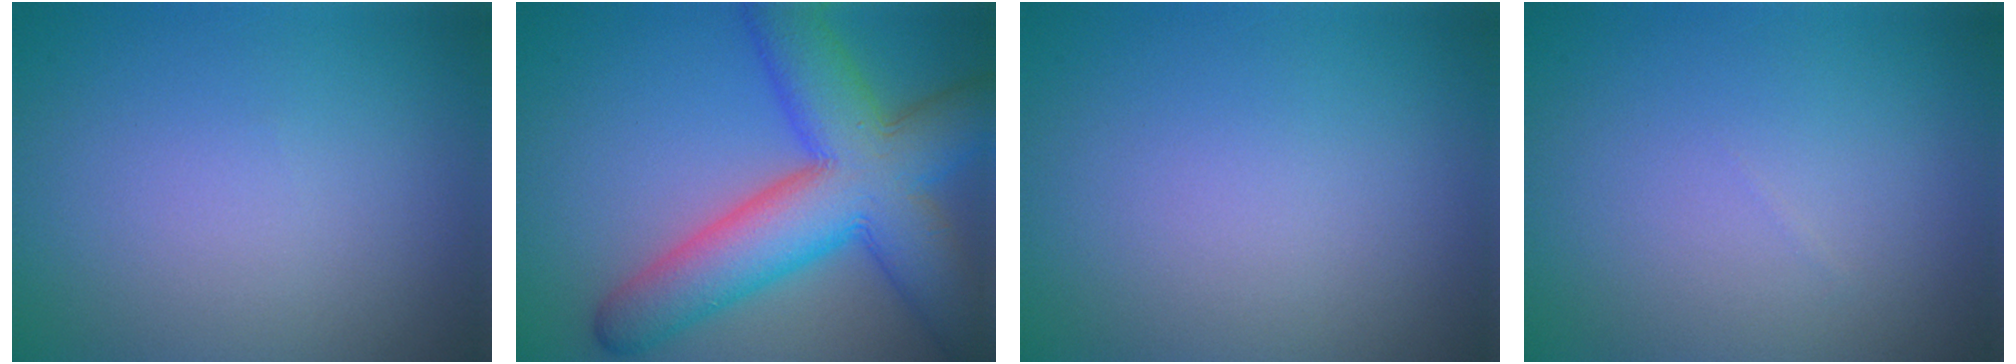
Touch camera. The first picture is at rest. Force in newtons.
{"total": 11.8, "press": 11.8, "slide": 0.6}
{"total": 0.0}
{"total": 0.0}